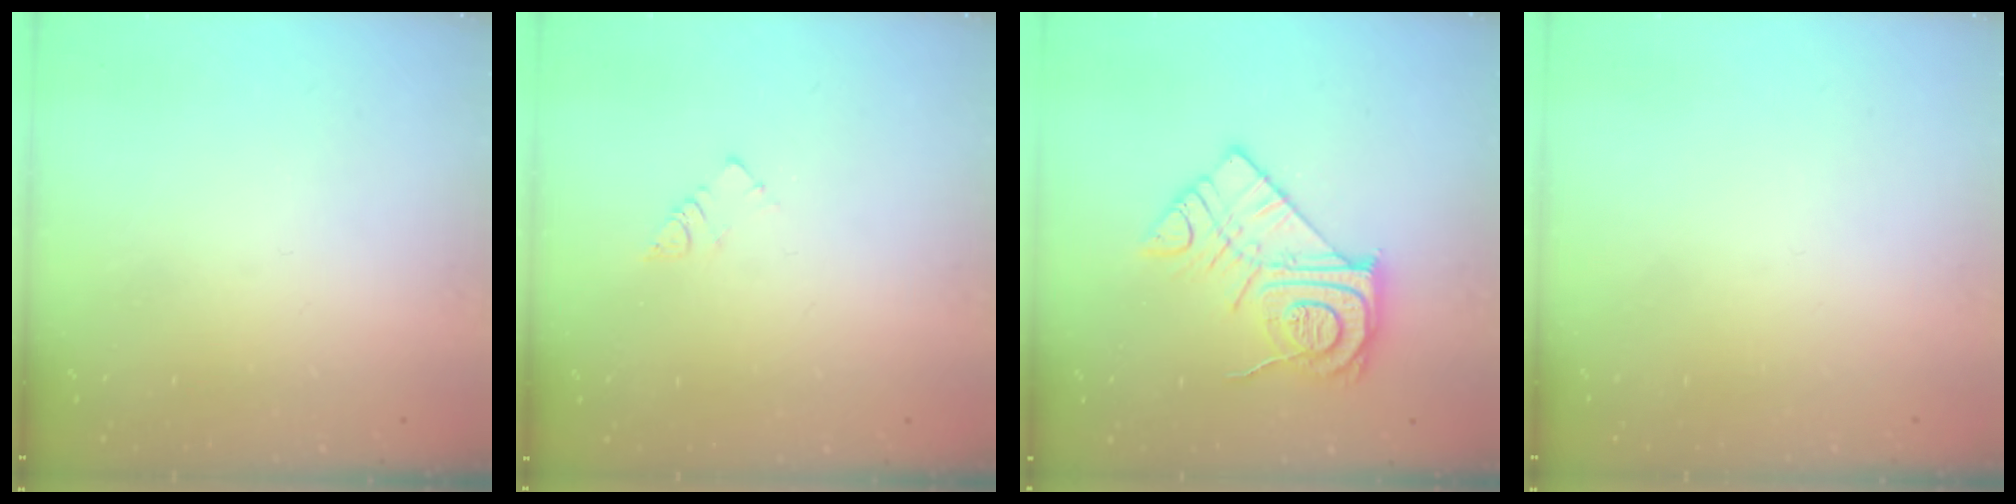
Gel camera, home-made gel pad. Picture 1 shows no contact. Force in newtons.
{"total": 3.2, "press": 3.2, "slide": 0.0}
{"total": 14.9, "press": 14.8, "slide": 1.2}
{"total": 1.8, "press": 1.7, "slide": 0.1}